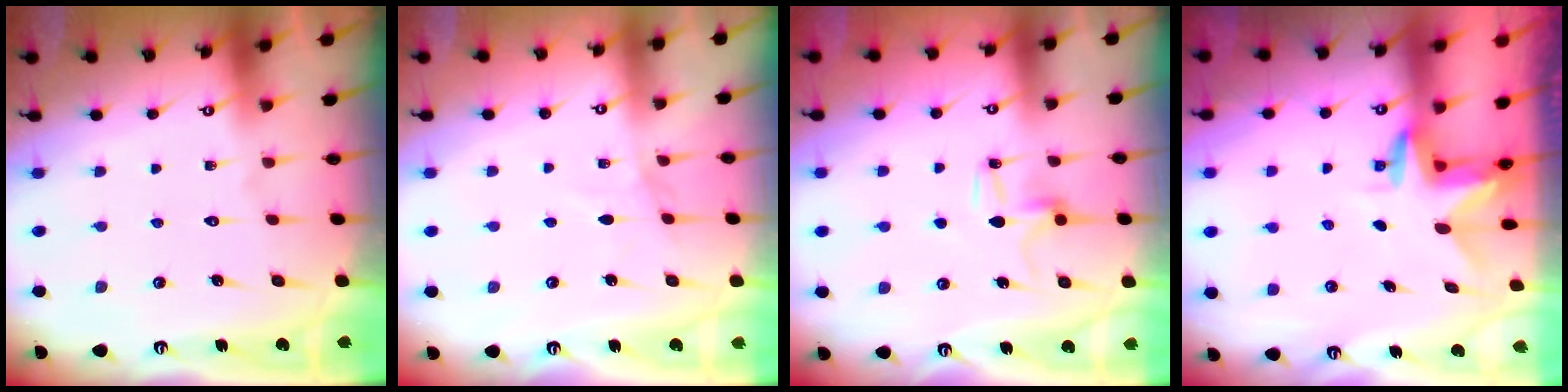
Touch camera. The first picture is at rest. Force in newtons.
{"total": 4.3, "press": 4.3, "slide": 0.4}
{"total": 6.7, "press": 6.7, "slide": 0.5}
{"total": 3.0, "press": 3.0, "slide": 0.2}